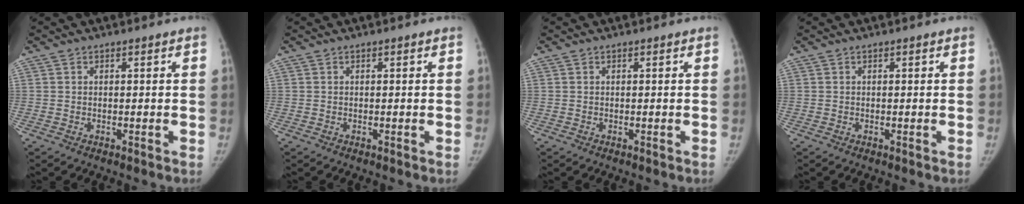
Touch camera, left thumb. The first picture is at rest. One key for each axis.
{"total": 0.0}
{"total": 0.0}
{"total": 0.0}